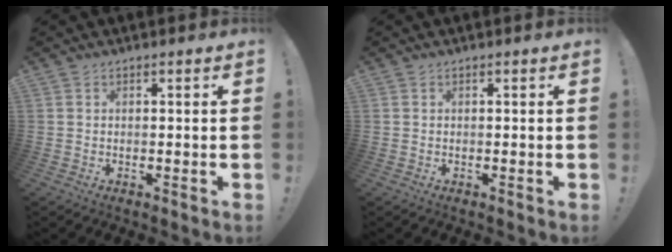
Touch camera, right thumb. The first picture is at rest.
{"total": 0.0}